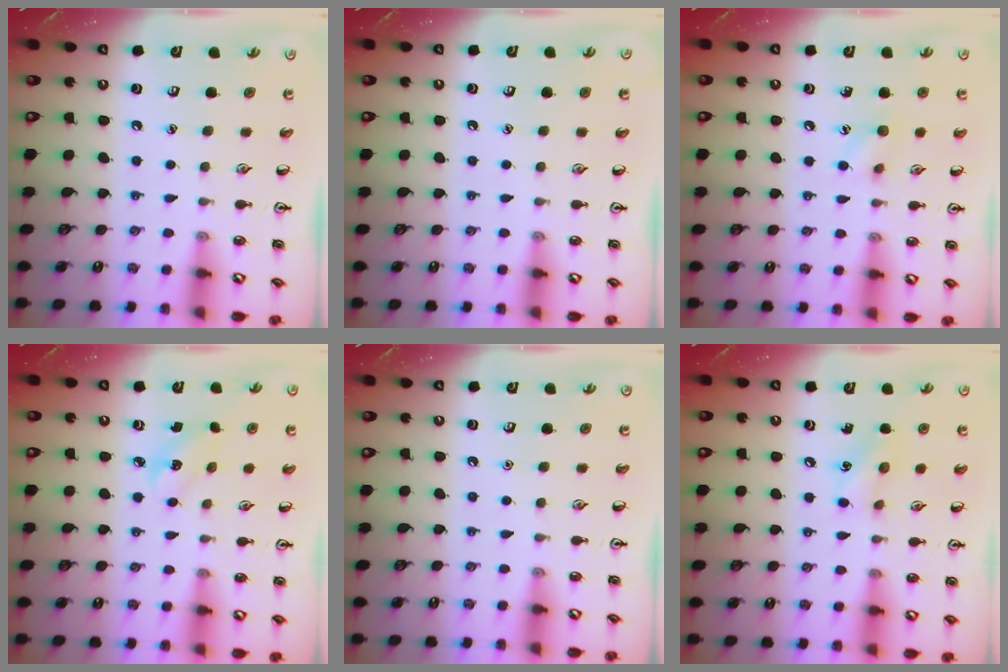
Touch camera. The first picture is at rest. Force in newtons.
{"total": 0.0}
{"total": 5.9, "press": 5.7, "slide": 1.8}
{"total": 2.7, "press": 2.6, "slide": 0.9}
{"total": 0.0}
{"total": 6.7, "press": 6.5, "slide": 1.5}